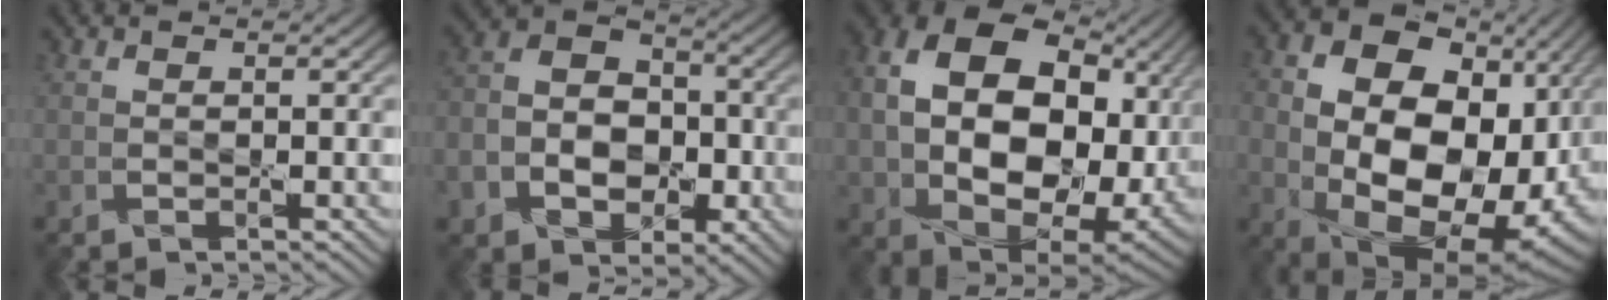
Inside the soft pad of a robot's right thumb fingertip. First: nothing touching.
{"total": 11.3, "force": [-3.7, 8.6, 6.4], "torque": [-0.127, -0.028, -0.081]}
{"total": 19.2, "force": [2.0, 13.4, 13.5], "torque": [-0.283, -0.041, 0.072]}
{"total": 19.9, "force": [-1.0, 13.7, 14.4], "torque": [-0.269, -0.047, 0.030]}